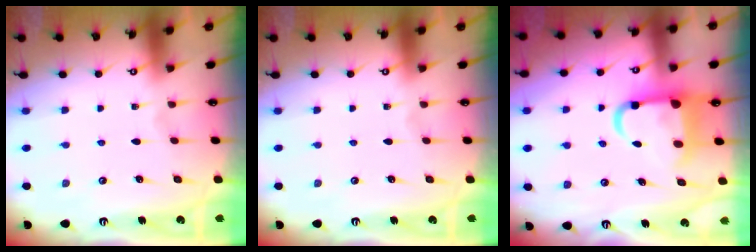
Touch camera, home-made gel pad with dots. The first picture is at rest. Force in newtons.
{"total": 0.0}
{"total": 9.9, "press": 9.7, "slide": 1.7}